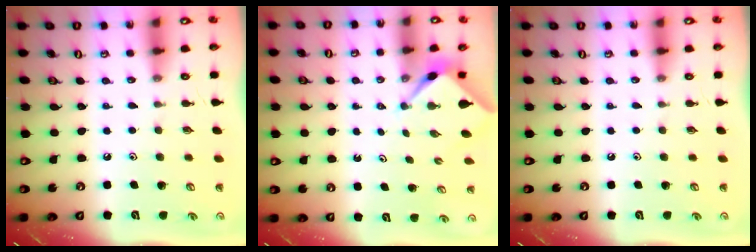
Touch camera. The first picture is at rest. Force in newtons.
{"total": 2.3, "press": 2.3, "slide": 0.3}
{"total": 0.0}